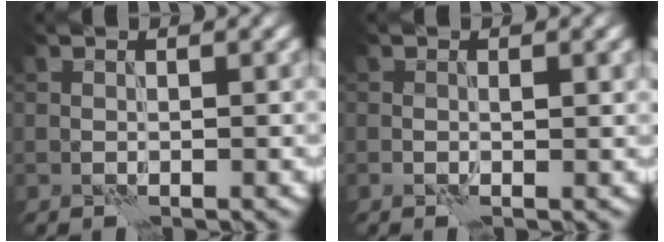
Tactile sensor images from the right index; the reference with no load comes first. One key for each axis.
{"total": 0.9, "fx": 0.1, "fy": 0.4, "fz": 0.8, "tx": -0.012, "ty": -0.002, "tz": 0.001}